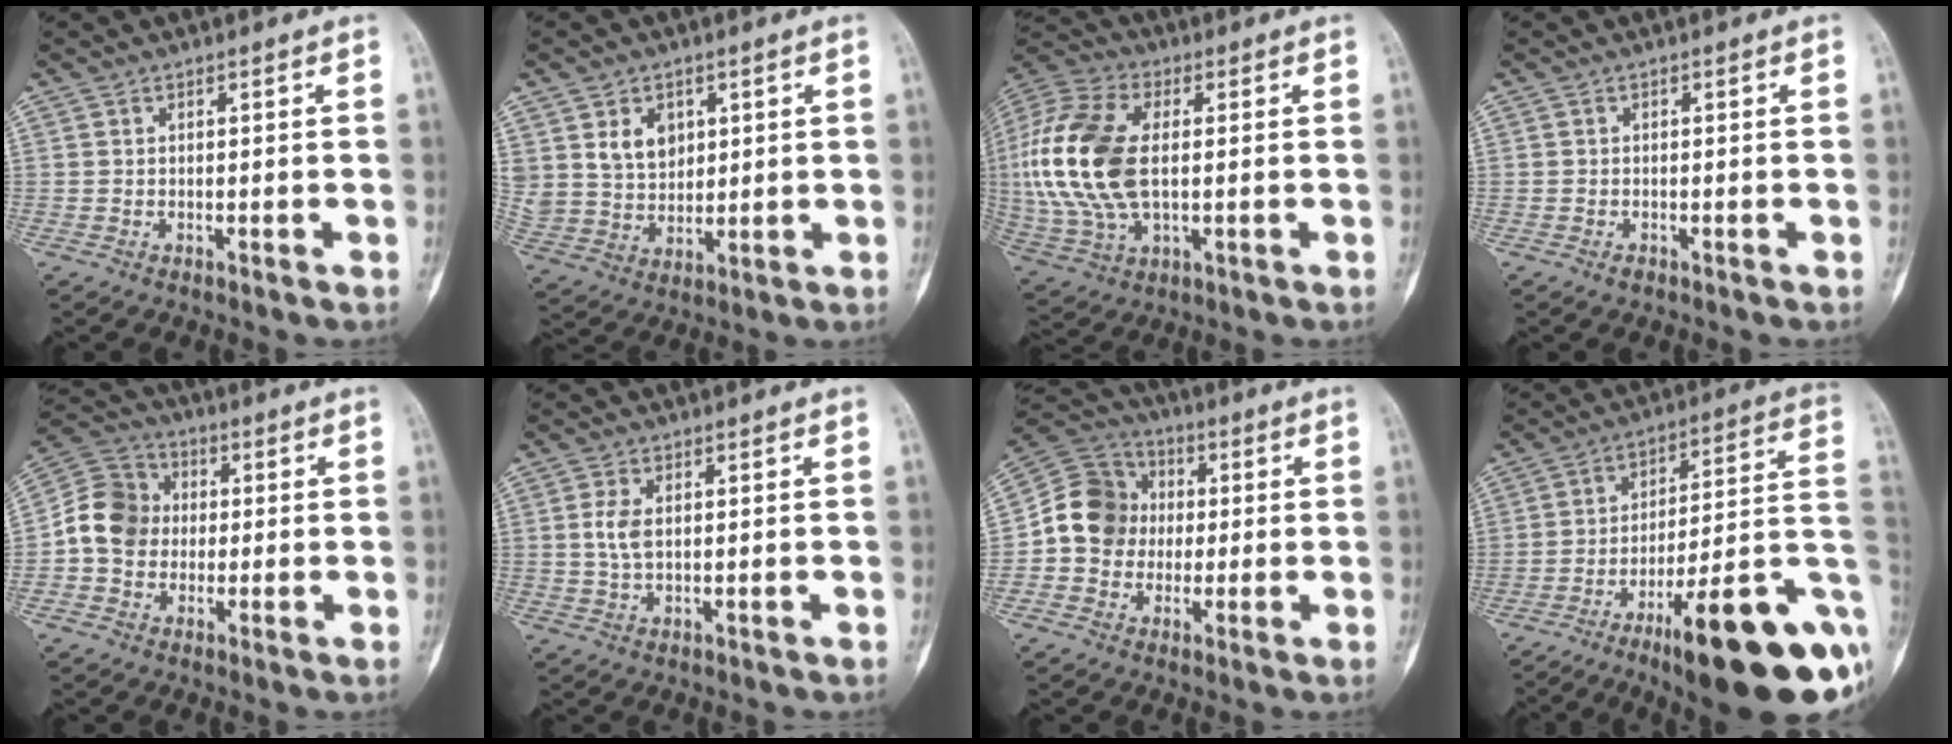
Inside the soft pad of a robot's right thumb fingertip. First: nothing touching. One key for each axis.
{"total": 8.9, "fx": 3.3, "fy": 6.7, "fz": 4.8, "tx": -0.065, "ty": -0.017, "tz": 0.076}
{"total": 20.4, "fx": 1.1, "fy": 11.5, "fz": 16.9, "tx": -0.381, "ty": 0.003, "tz": 0.022}
{"total": 0.8, "fx": -0.5, "fy": 0.5, "fz": 0.4, "tx": -0.004, "ty": 0.001, "tz": -0.009}
{"total": 10.2, "fx": -0.5, "fy": 8.9, "fz": 5.0, "tx": -0.073, "ty": 0.030, "tz": -0.022}
{"total": 3.8, "fx": 0.6, "fy": 2.1, "fz": 3.1, "tx": -0.069, "ty": 0.000, "tz": 0.012}
{"total": 11.7, "fx": -0.4, "fy": 10.6, "fz": 5.0, "tx": -0.061, "ty": 0.029, "tz": -0.018}
{"total": 26.2, "fx": -10.4, "fy": 6.4, "fz": 23.2, "tx": -0.256, "ty": 0.056, "tz": -0.146}